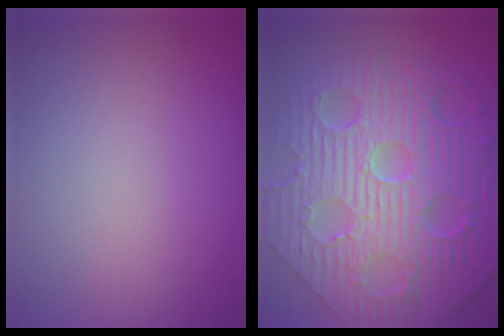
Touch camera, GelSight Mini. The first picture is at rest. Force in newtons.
{"total": 12.4, "press": 8.2, "slide": 9.3}